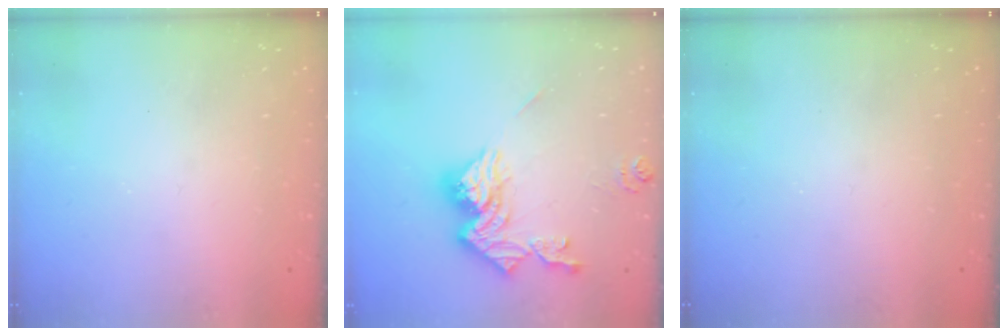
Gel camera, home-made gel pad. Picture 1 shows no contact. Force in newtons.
{"total": 14.1, "press": 14.0, "slide": 1.5}
{"total": 0.0}